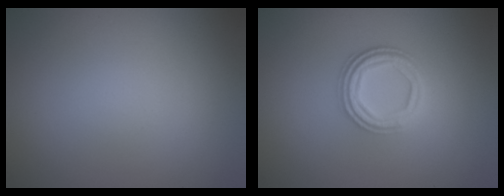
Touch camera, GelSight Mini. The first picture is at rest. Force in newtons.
{"total": 3.6, "press": 3.0, "slide": 2.0}